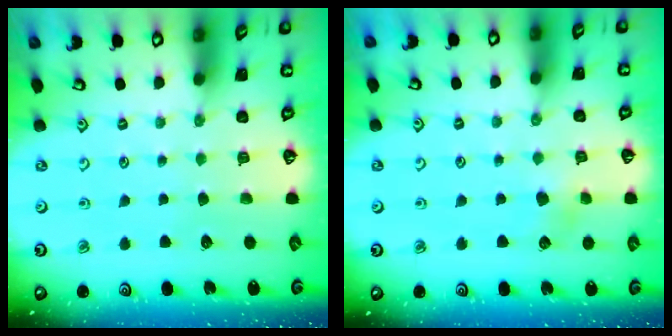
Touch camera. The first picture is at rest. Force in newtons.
{"total": 4.2, "press": 4.1, "slide": 0.6}